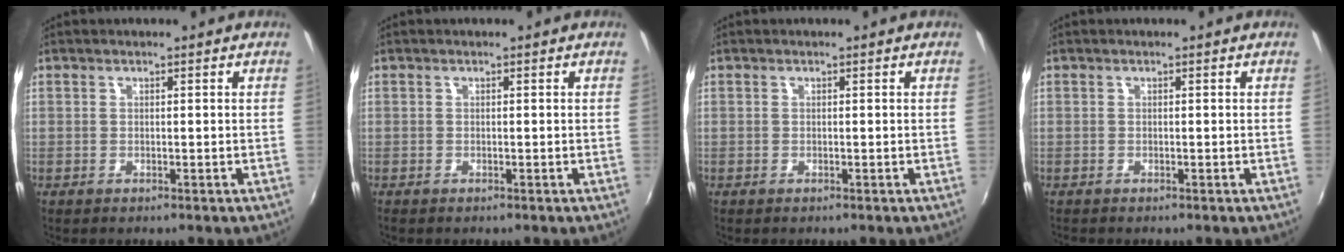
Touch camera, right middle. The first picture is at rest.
{"total": 0.0}
{"total": 0.0}
{"total": 0.0}